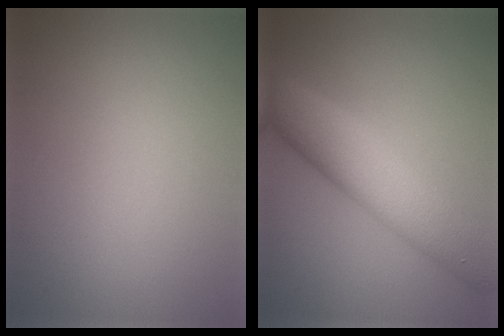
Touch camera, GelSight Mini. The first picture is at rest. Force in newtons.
{"total": 7.2, "press": 7.2, "slide": 0.1}